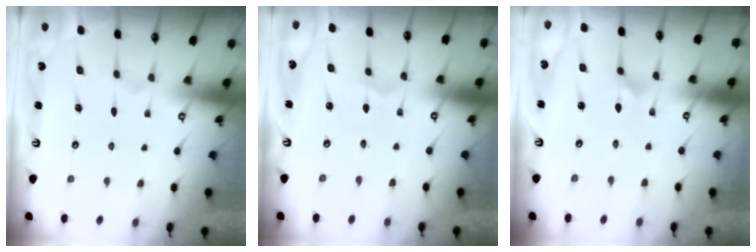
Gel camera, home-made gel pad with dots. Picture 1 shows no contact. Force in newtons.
{"total": 1.1, "press": 1.1, "slide": 0.0}
{"total": 2.4, "press": 2.4, "slide": 0.2}